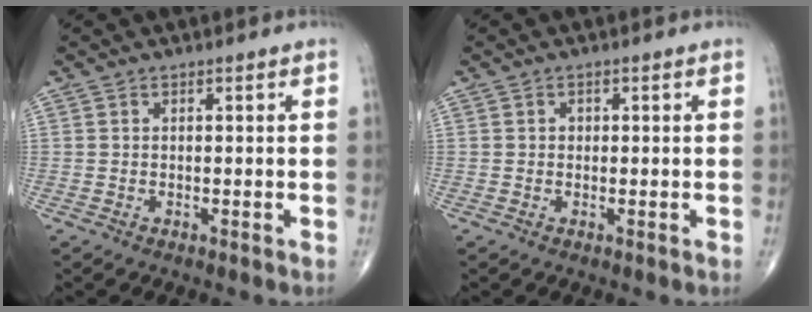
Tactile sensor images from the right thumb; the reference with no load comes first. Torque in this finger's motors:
{"motor_torque": [0.55, 0.38, 0.18, 0.01, 0.00]}